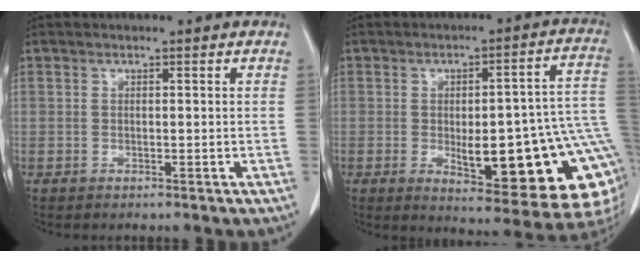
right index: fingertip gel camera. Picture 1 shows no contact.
{"total": 21.8, "force": [-3.2, 5.6, 20.8], "torque": [-0.186, 0.019, -0.019]}